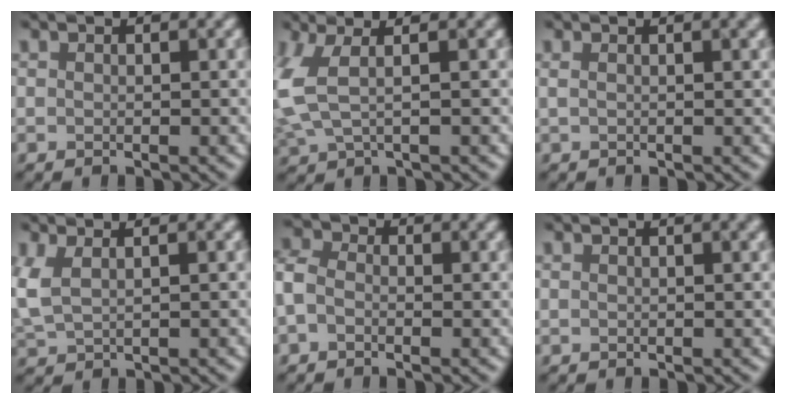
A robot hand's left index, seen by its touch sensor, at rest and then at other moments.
{"total": 4.6, "force": [0.1, 1.7, 4.2], "torque": [-0.116, 0.007, 0.013]}
{"total": 3.8, "force": [1.3, 1.9, 3.1], "torque": [-0.012, 0.031, -0.008]}
{"total": 3.8, "force": [1.1, 1.8, 3.2], "torque": [-0.078, 0.010, 0.035]}
{"total": 2.7, "force": [-1.2, 1.9, 1.5], "torque": [-0.043, 0.012, -0.030]}
{"total": 2.5, "force": [1.1, 1.2, 1.9], "torque": [-0.001, 0.015, -0.001]}